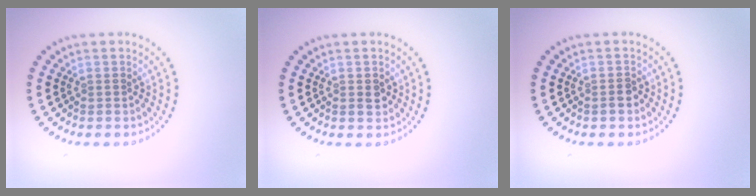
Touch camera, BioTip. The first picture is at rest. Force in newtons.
{"total": 1.2, "press": 1.1, "slide": 0.3}
{"total": 1.3, "press": 1.1, "slide": 0.5}